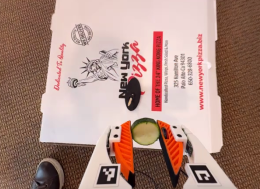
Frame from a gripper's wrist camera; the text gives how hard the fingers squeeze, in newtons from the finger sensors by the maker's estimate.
{"total": 8.3, "left": 8.0, "right": 8.6}